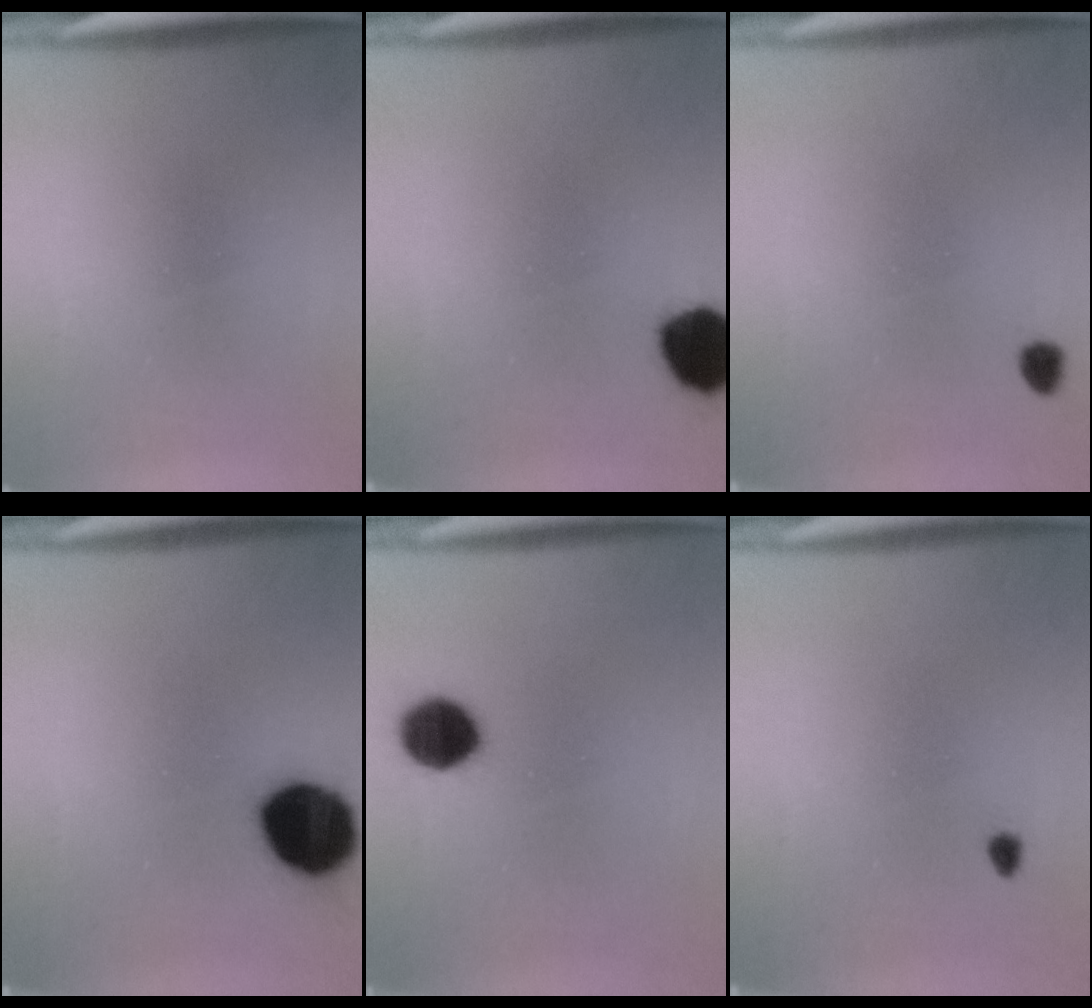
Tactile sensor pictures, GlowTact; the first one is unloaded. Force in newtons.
{"total": 9.5}
{"total": 1.7}
{"total": 16.4}
{"total": 8.8}
{"total": 1.0}